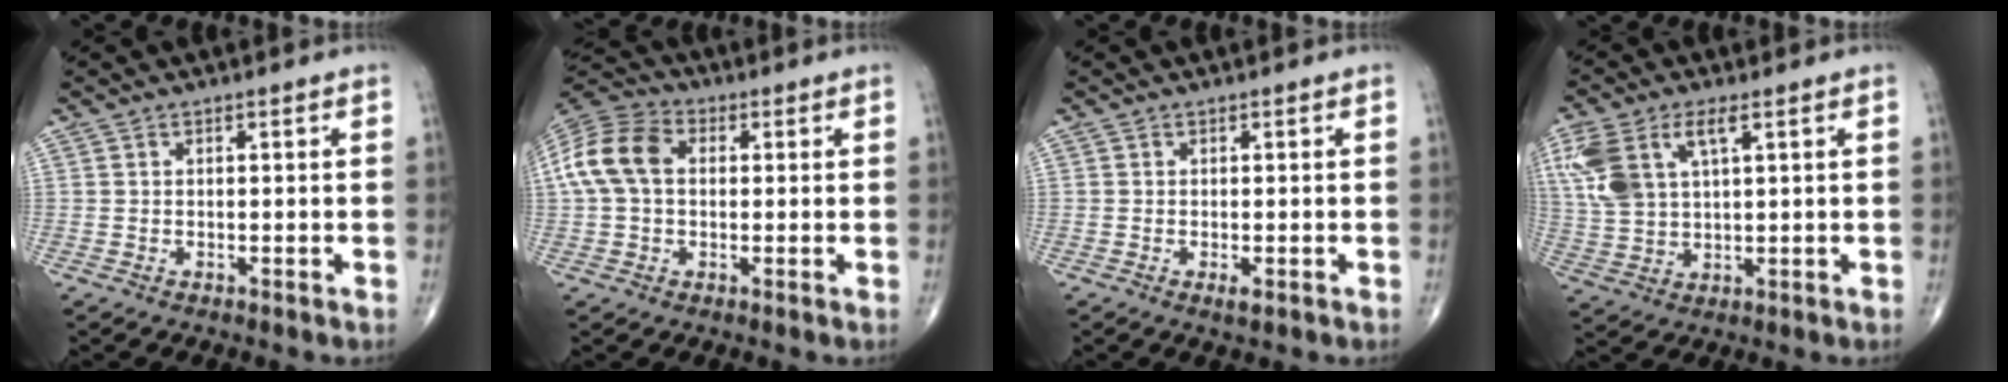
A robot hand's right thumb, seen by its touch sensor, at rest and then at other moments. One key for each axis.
{"total": 12.3, "fx": 1.4, "fy": 8.7, "fz": 8.6, "tx": -0.177, "ty": 0.033, "tz": 0.019}
{"total": 1.4, "fx": -0.5, "fy": 0.5, "fz": 1.2, "tx": -0.022, "ty": -0.004, "tz": -0.008}
{"total": 11.8, "fx": 4.4, "fy": 5.8, "fz": 9.2, "tx": -0.214, "ty": 0.006, "tz": 0.092}